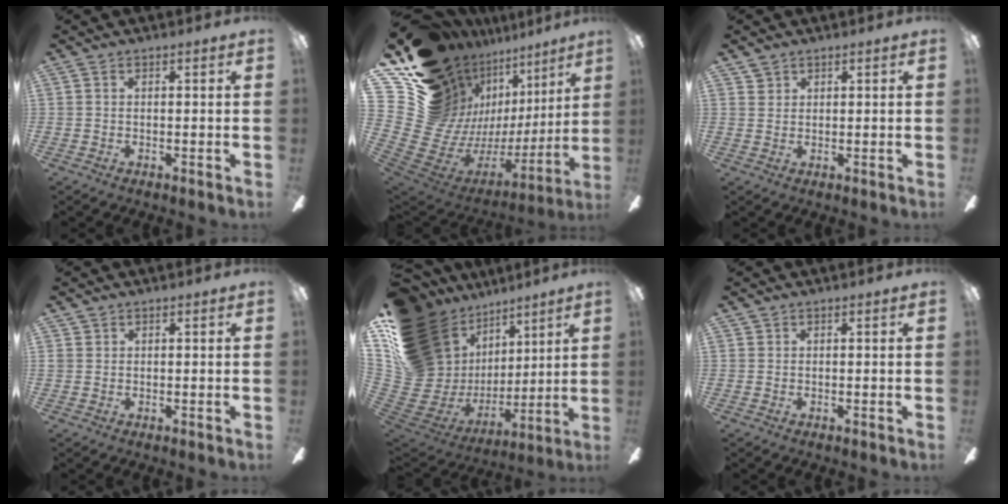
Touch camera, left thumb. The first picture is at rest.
{"total": 22.0, "force": [11.9, 14.9, 10.9], "torque": [-0.203, -0.133, 0.281]}
{"total": 1.7, "force": [1.4, 1.0, 0.1], "torque": [-0.003, -0.001, 0.027]}
{"total": 1.1, "force": [0.5, 1.0, 0.2], "torque": [-0.005, 0.003, 0.008]}
{"total": 24.6, "force": [8.7, 18.6, 13.6], "torque": [-0.238, -0.093, 0.228]}
{"total": 0.0}